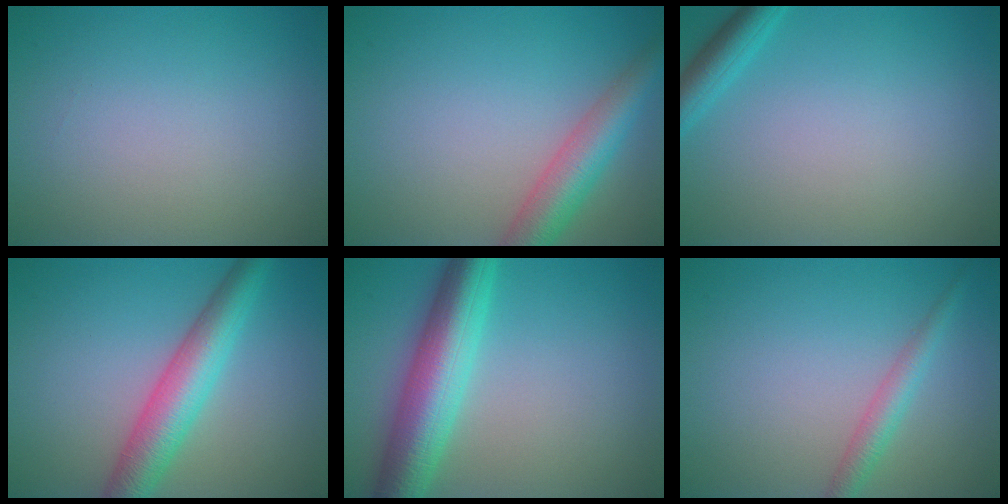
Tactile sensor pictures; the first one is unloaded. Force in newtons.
{"total": 4.9, "press": 4.9, "slide": 0.3}
{"total": 2.4, "press": 2.4, "slide": 0.2}
{"total": 5.7, "press": 5.7, "slide": 0.2}
{"total": 7.8, "press": 7.8, "slide": 0.1}
{"total": 2.2, "press": 2.2, "slide": 0.1}